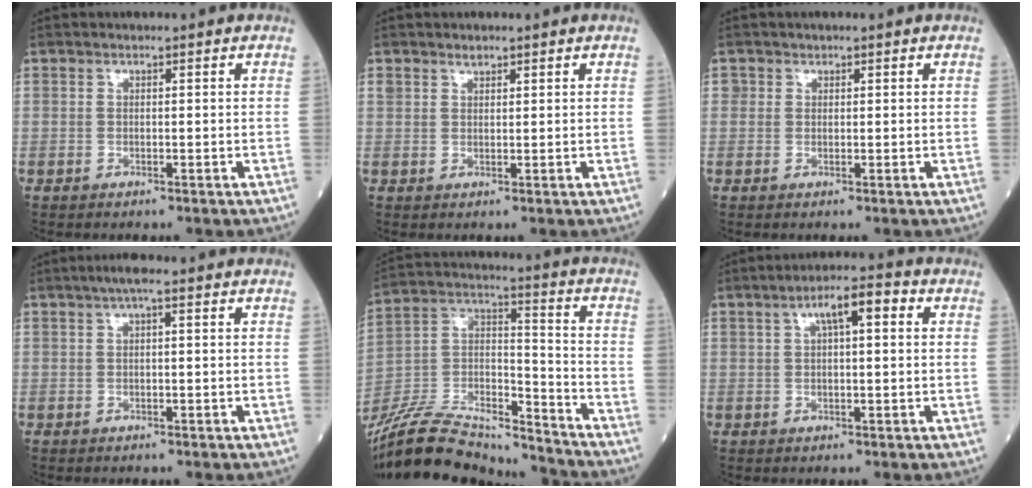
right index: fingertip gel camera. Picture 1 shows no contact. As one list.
[{"total": 3.5, "force": [2.0, 2.5, 1.4], "torque": [-0.044, 0.018, 0.048]}, {"total": 2.5, "force": [0.7, 2.3, 0.7], "torque": [-0.027, 0.015, 0.017]}, {"total": 3.1, "force": [1.5, 1.0, 2.5], "torque": [-0.056, 0.021, 0.024]}, {"total": 24.3, "force": [-22.3, 4.3, 8.5], "torque": [-0.222, 0.001, -0.389]}, {"total": 6.8, "force": [2.2, 2.0, 6.1], "torque": [-0.114, 0.029, 0.036]}]